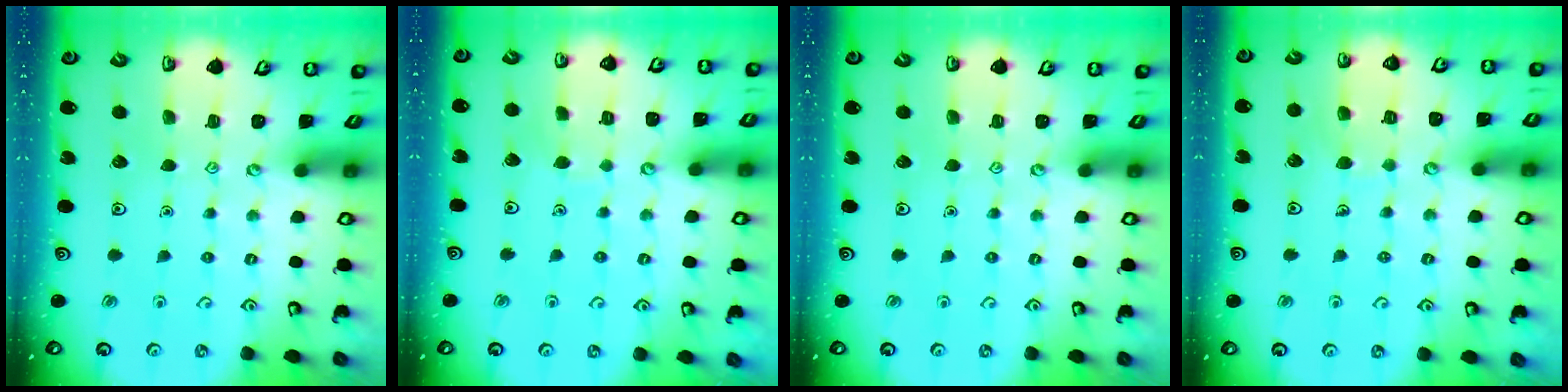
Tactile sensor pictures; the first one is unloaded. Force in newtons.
{"total": 2.7, "press": 2.7, "slide": 0.1}
{"total": 0.0}
{"total": 4.9, "press": 4.9, "slide": 0.3}